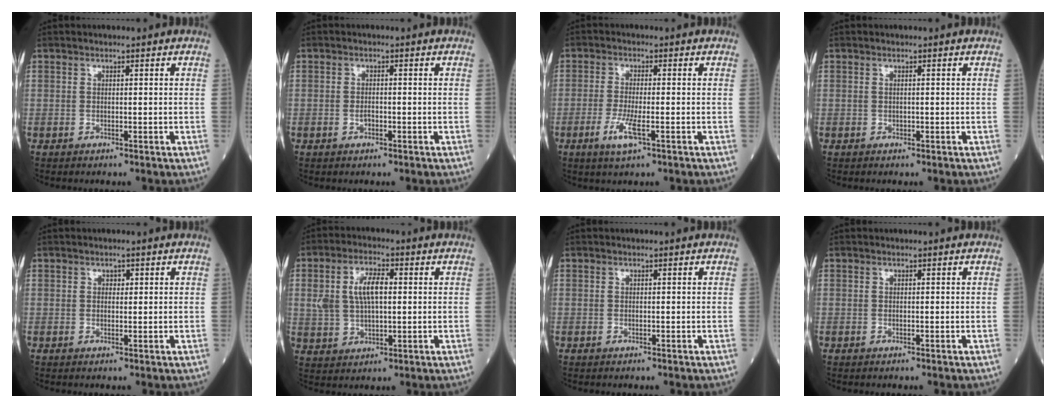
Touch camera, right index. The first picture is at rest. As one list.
[{"total": 1.2, "force": [-0.4, 0.6, 1.0], "torque": [-0.019, 0.002, -0.007]}, {"total": 4.6, "force": [-1.9, 0.6, 4.2], "torque": [-0.090, -0.008, -0.036]}, {"total": 0.0}, {"total": 0.9, "force": [0.4, 0.6, 0.5], "torque": [-0.007, -0.002, 0.005]}, {"total": 7.7, "force": [1.4, 3.5, 6.7], "torque": [-0.141, 0.020, 0.034]}, {"total": 0.0}, {"total": 0.0}]